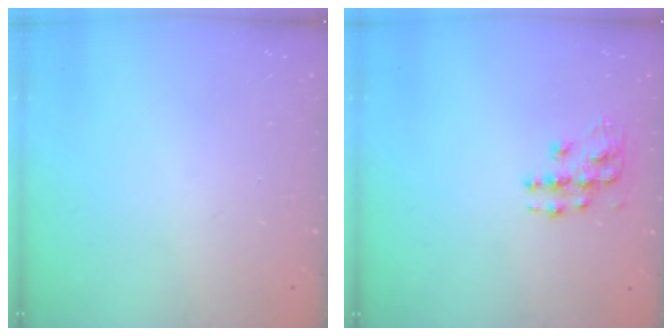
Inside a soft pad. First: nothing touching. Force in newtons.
{"total": 8.9, "press": 8.8, "slide": 0.6}